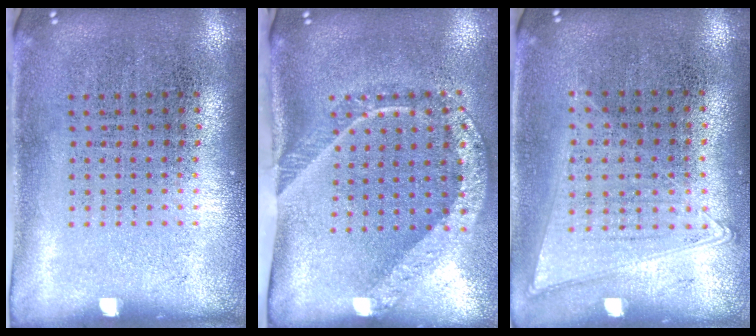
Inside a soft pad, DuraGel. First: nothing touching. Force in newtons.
{"total": 2.3, "press": 1.5, "slide": 1.7}
{"total": 1.0, "press": 1.0, "slide": 0.4}